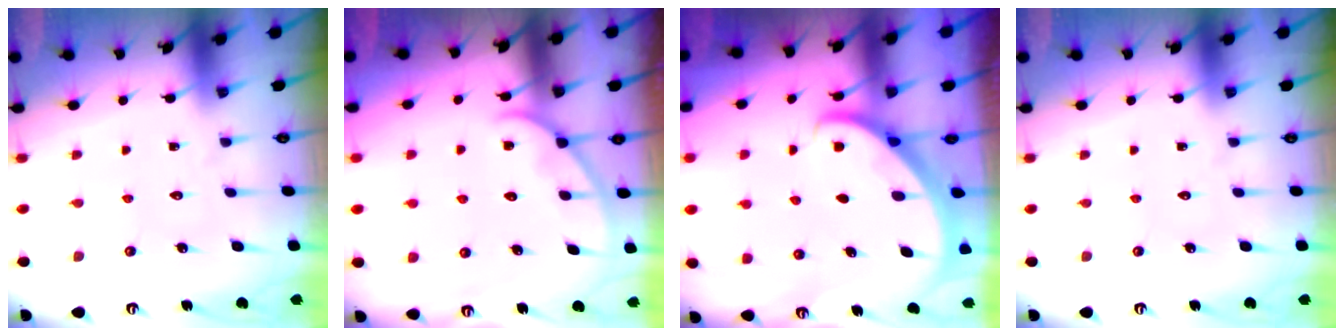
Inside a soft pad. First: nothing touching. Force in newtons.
{"total": 3.3, "press": 3.3, "slide": 0.3}
{"total": 2.6, "press": 2.6, "slide": 0.2}
{"total": 0.0}